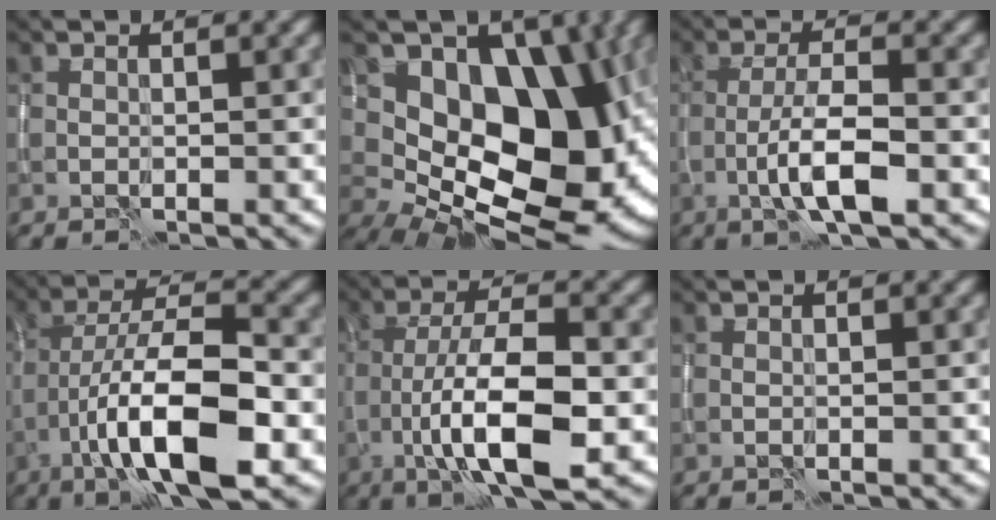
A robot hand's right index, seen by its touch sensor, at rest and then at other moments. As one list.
[{"total": 15.9, "force": [1.7, 10.9, 11.4], "torque": [-0.143, -0.011, 0.040]}, {"total": 4.9, "force": [-2.0, 1.1, 4.3], "torque": [-0.078, 0.004, -0.041]}, {"total": 10.6, "force": [-4.5, 3.1, 9.1], "torque": [-0.155, 0.009, -0.083]}, {"total": 9.3, "force": [-3.0, 2.7, 8.4], "torque": [-0.137, 0.007, -0.058]}, {"total": 0.0}]